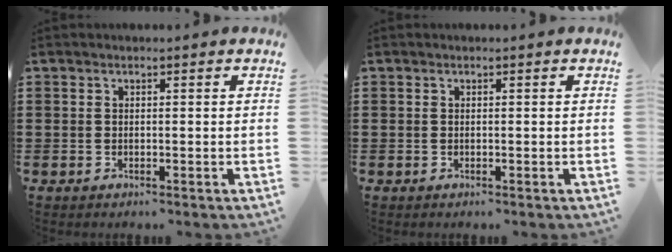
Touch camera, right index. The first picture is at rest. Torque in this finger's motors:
{"motor_torque": [-0.01, 0.01, 0.03, -0.01]}